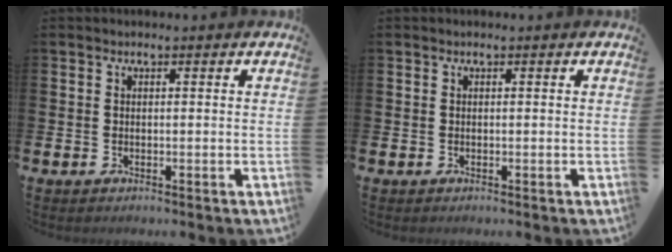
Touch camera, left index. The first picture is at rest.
{"total": 0.0}